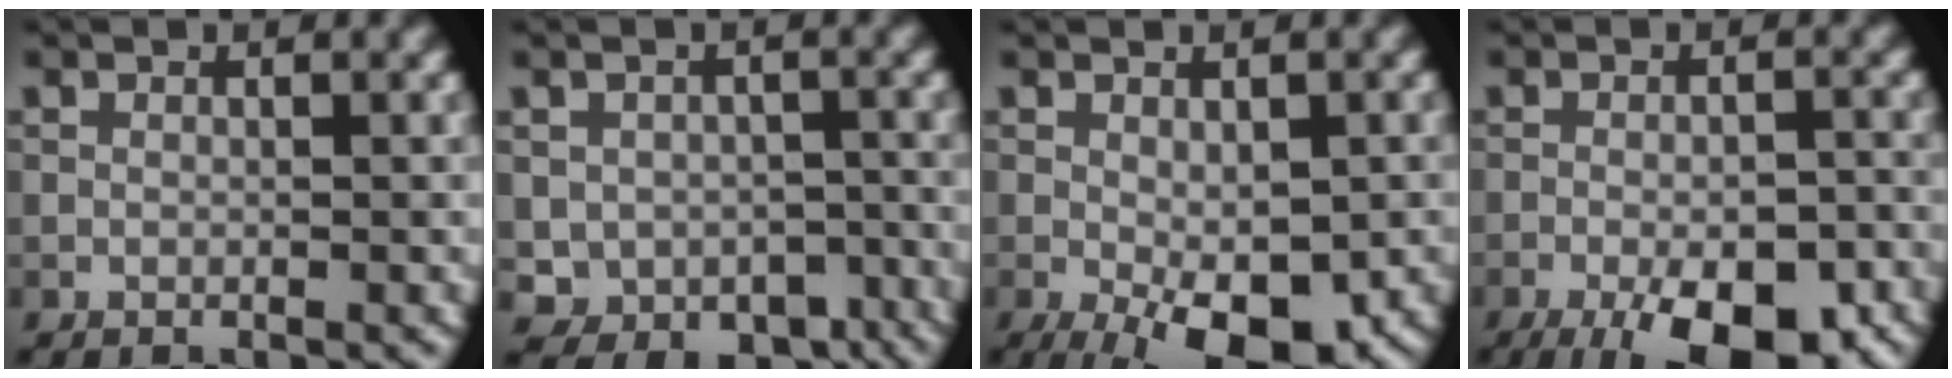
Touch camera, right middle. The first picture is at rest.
{"total": 4.9, "force": [-1.7, 4.0, 2.2], "torque": [-0.031, -0.021, -0.018]}
{"total": 8.0, "force": [-3.2, 3.3, 6.6], "torque": [-0.114, -0.021, -0.037]}
{"total": 9.7, "force": [-5.5, 3.4, 7.3], "torque": [-0.108, -0.007, -0.080]}